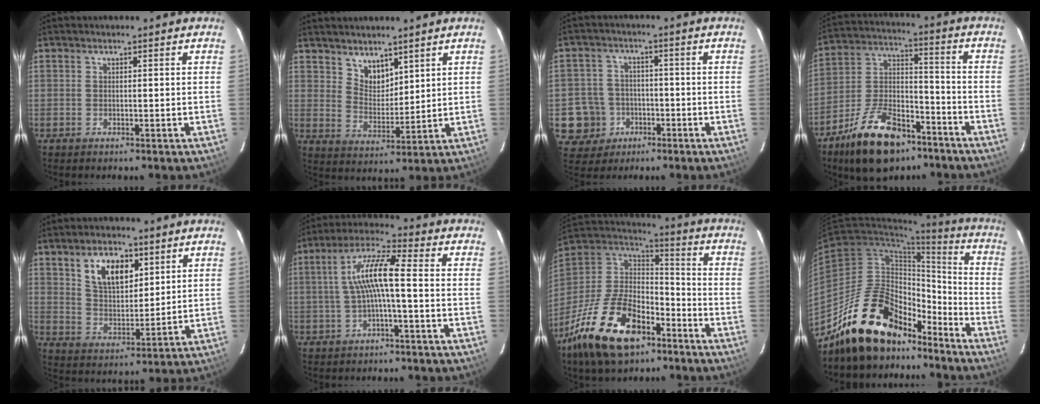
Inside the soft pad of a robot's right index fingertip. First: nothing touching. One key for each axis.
{"total": 5.9, "fx": 4.5, "fy": 3.2, "fz": 2.0, "tx": -0.025, "ty": 0.001, "tz": 0.088}
{"total": 8.3, "fx": -2.6, "fy": 7.9, "fz": 0.8, "tx": -0.042, "ty": 0.027, "tz": -0.034}
{"total": 18.3, "fx": -11.9, "fy": 8.9, "fz": 10.6, "tx": -0.208, "ty": 0.014, "tz": -0.198}
{"total": 9.7, "fx": 4.9, "fy": 5.3, "fz": 6.5, "tx": -0.114, "ty": 0.010, "tz": 0.095}
{"total": 8.5, "fx": -0.7, "fy": 0.9, "fz": 8.4, "tx": -0.174, "ty": 0.019, "tz": -0.012}
{"total": 23.7, "fx": -13.9, "fy": 12.2, "fz": 14.8, "tx": -0.319, "ty": -0.012, "tz": -0.242}
{"total": 21.8, "fx": -16.8, "fy": 9.8, "fz": 9.8, "tx": -0.177, "ty": 0.034, "tz": -0.264}